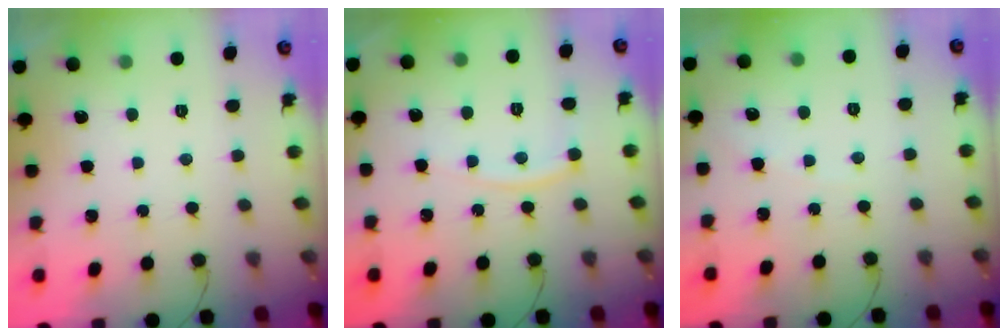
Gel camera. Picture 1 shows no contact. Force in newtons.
{"total": 5.4, "press": 5.3, "slide": 0.7}
{"total": 3.7, "press": 3.7, "slide": 0.6}